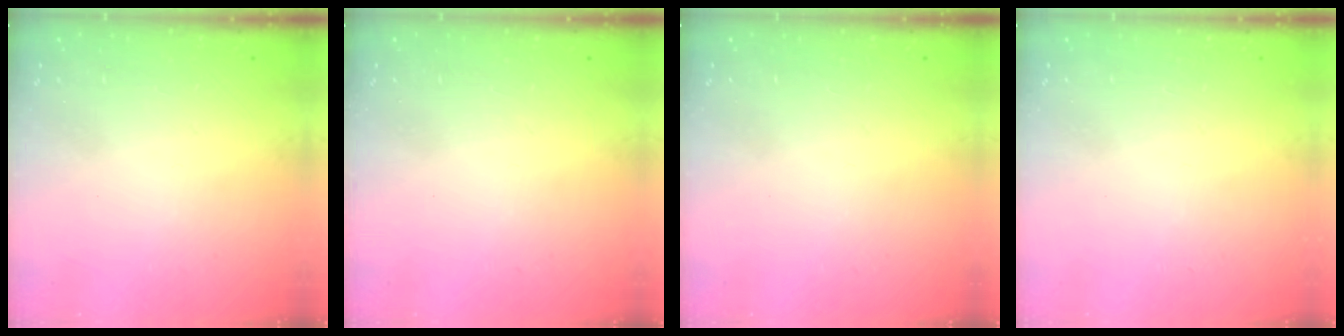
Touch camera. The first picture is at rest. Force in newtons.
{"total": 0.0}
{"total": 0.0}
{"total": 0.0}